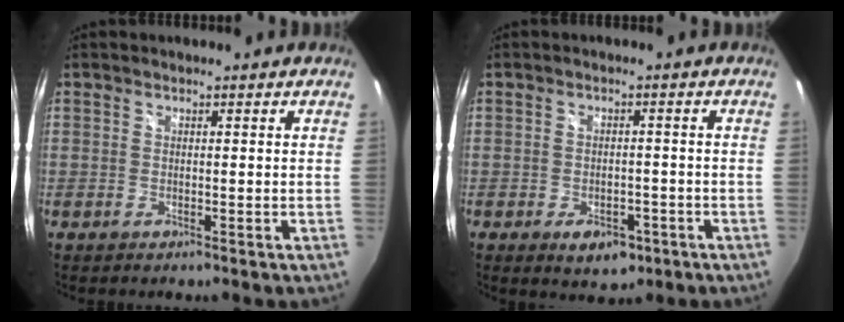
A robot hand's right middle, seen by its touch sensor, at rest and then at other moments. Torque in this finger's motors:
{"motor_torque": [0.72, -0.62, 0.06, 0.02]}